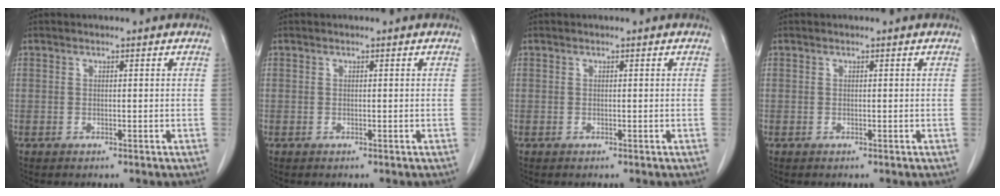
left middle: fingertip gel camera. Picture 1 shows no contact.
{"total": 0.0}
{"total": 0.0}
{"total": 0.0}